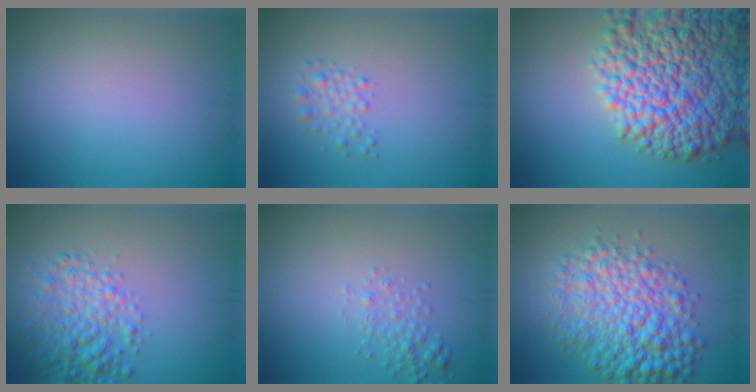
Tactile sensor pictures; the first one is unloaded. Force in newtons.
{"total": 1.5, "press": 1.5, "slide": 0.1}
{"total": 13.2, "press": 13.2, "slide": 0.7}
{"total": 4.7, "press": 4.7, "slide": 0.1}
{"total": 1.6, "press": 1.6, "slide": 0.1}
{"total": 8.5, "press": 8.5, "slide": 0.1}